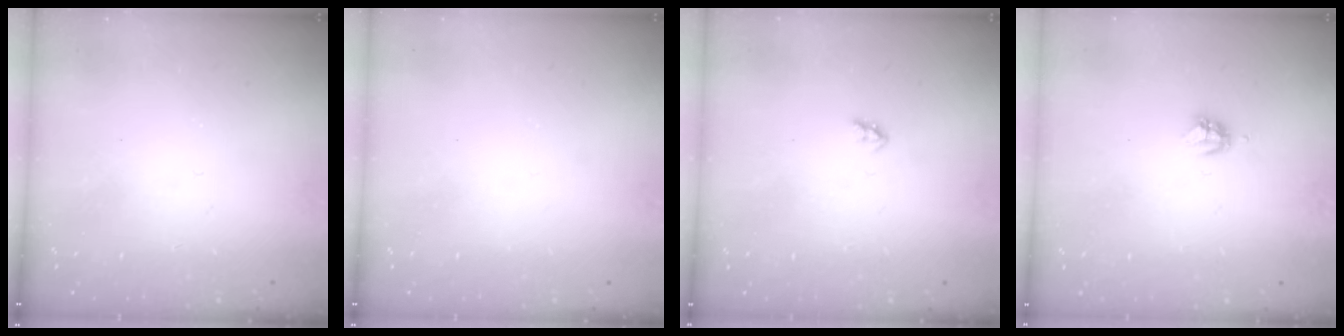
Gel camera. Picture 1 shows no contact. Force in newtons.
{"total": 0.0}
{"total": 2.7, "press": 2.7, "slide": 0.3}
{"total": 3.9, "press": 3.8, "slide": 0.5}